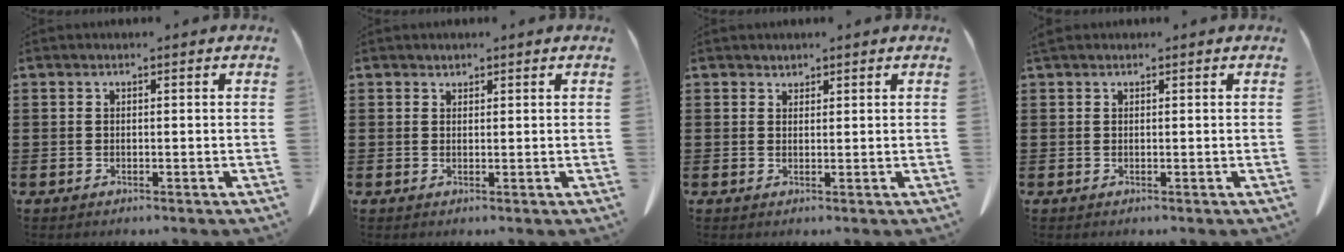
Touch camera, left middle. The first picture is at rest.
{"total": 0.7, "force": [0.4, 0.4, 0.3], "torque": [-0.007, 0.003, 0.008]}
{"total": 1.2, "force": [1.1, 0.5, -0.2], "torque": [0.000, 0.002, 0.022]}
{"total": 0.8, "force": [0.6, 0.4, 0.3], "torque": [-0.010, 0.001, 0.013]}